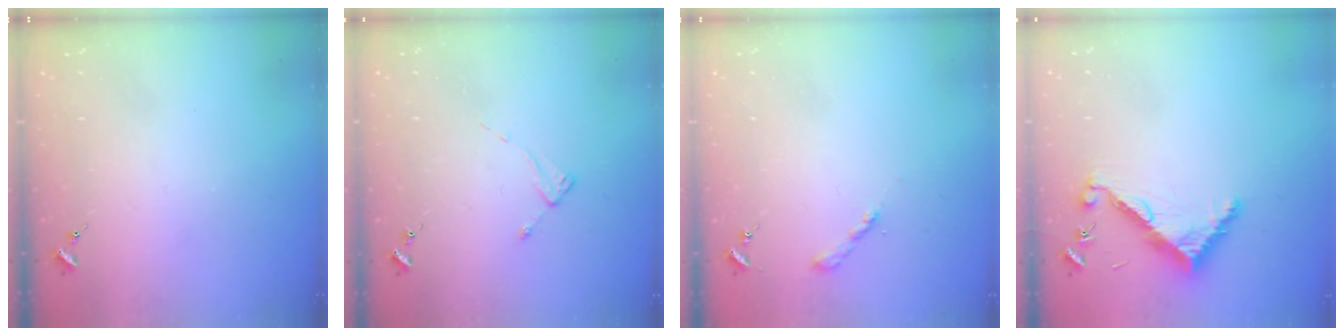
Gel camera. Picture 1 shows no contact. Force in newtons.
{"total": 2.0, "press": 2.0, "slide": 0.3}
{"total": 2.0, "press": 2.0, "slide": 0.2}
{"total": 8.0, "press": 7.9, "slide": 0.4}